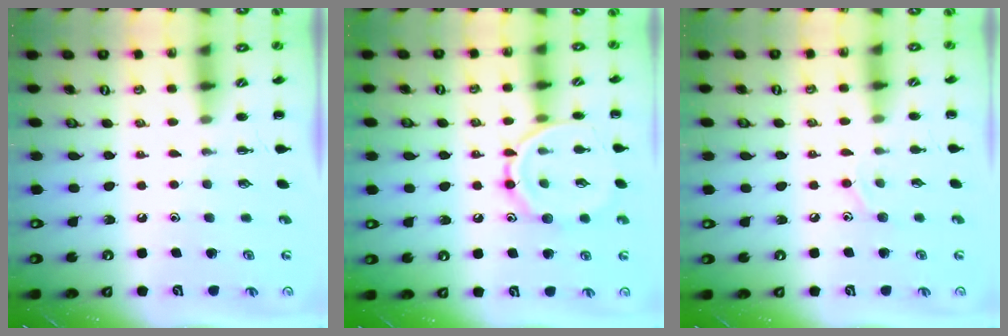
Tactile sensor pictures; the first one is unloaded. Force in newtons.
{"total": 11.7, "press": 11.7, "slide": 0.5}
{"total": 6.2, "press": 6.0, "slide": 1.7}